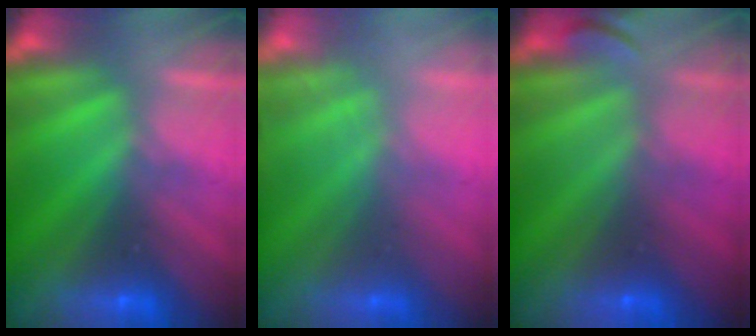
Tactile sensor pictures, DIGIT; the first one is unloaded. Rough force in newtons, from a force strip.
{"total": 2.5}
{"total": 2.3}